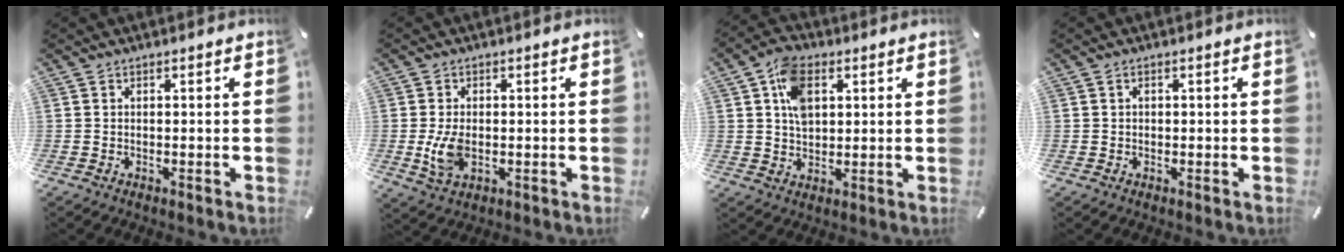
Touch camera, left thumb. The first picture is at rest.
{"total": 6.8, "force": [-0.7, 4.3, 5.2], "torque": [-0.113, -0.007, -0.014]}
{"total": 8.9, "force": [2.7, 6.4, 5.6], "torque": [-0.102, 0.003, 0.049]}
{"total": 0.8, "force": [0.1, 0.6, 0.5], "torque": [-0.010, 0.004, 0.001]}